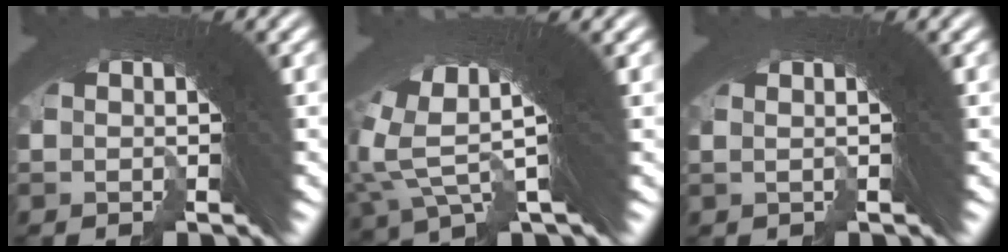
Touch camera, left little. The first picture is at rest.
{"total": 9.1, "force": [2.8, 4.6, 7.3], "torque": [-0.127, 0.018, 0.034]}
{"total": 1.9, "force": [0.8, -0.6, 1.7], "torque": [-0.002, 0.022, 0.004]}